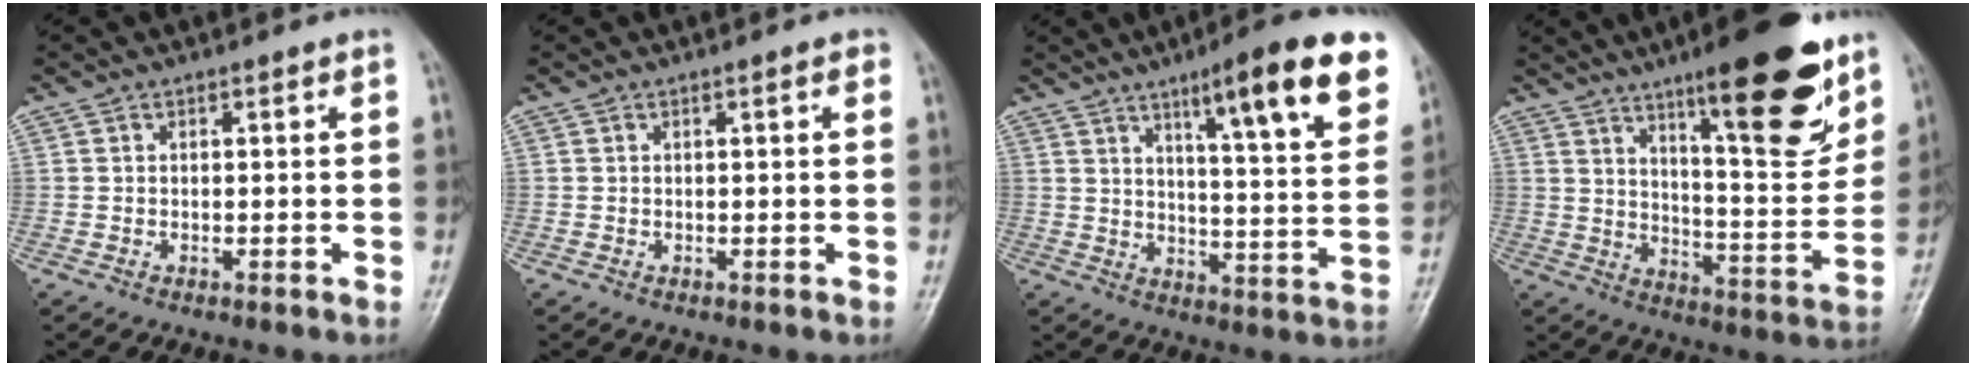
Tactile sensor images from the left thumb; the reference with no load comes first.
{"total": 1.0, "force": [0.3, 0.3, 0.9], "torque": [-0.015, 0.002, 0.003]}
{"total": 17.9, "force": [10.1, 3.0, 14.4], "torque": [-0.174, -0.042, 0.143]}
{"total": 19.7, "force": [12.1, 4.9, 14.8], "torque": [-0.171, -0.071, 0.185]}